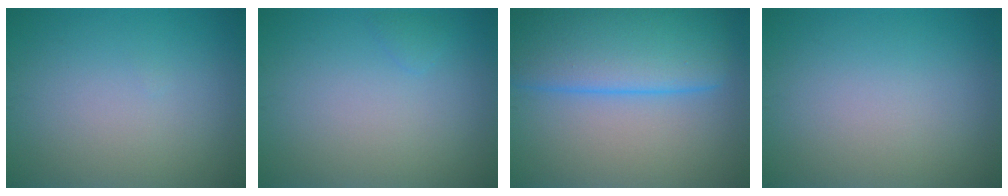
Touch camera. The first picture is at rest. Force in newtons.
{"total": 0.6, "press": 0.6, "slide": 0.0}
{"total": 9.7, "press": 9.7, "slide": 0.5}
{"total": 0.0}